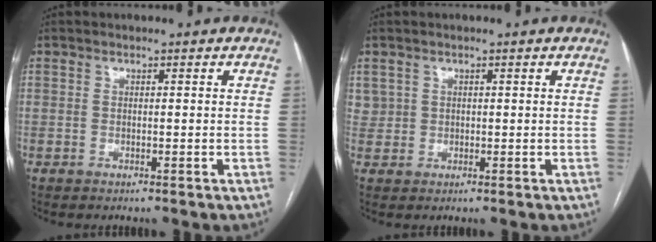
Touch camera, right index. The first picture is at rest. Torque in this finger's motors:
{"motor_torque": [0.15, 0.10, 0.03, 0.02]}